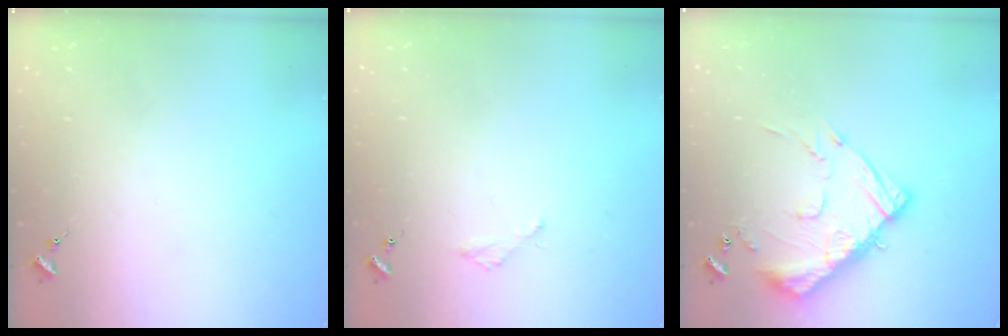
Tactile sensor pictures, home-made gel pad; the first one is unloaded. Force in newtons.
{"total": 1.8, "press": 1.8, "slide": 0.2}
{"total": 14.2, "press": 14.2, "slide": 1.2}